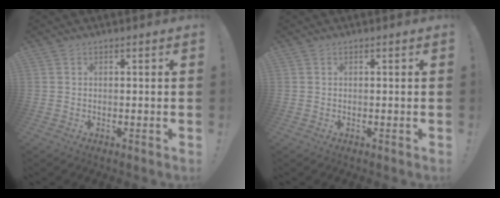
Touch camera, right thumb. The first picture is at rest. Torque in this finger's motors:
{"motor_torque": [0.00, -0.01, 0.02, 0.06, 0.05]}